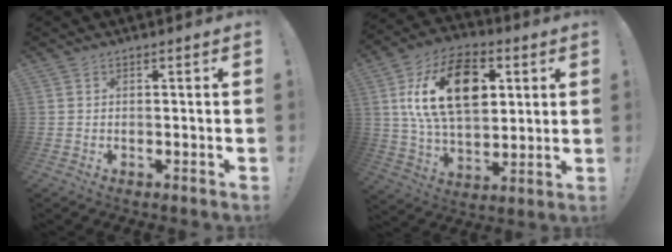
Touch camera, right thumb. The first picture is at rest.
{"total": 21.4, "force": [6.3, 13.6, 15.2], "torque": [-0.256, -0.010, 0.109]}